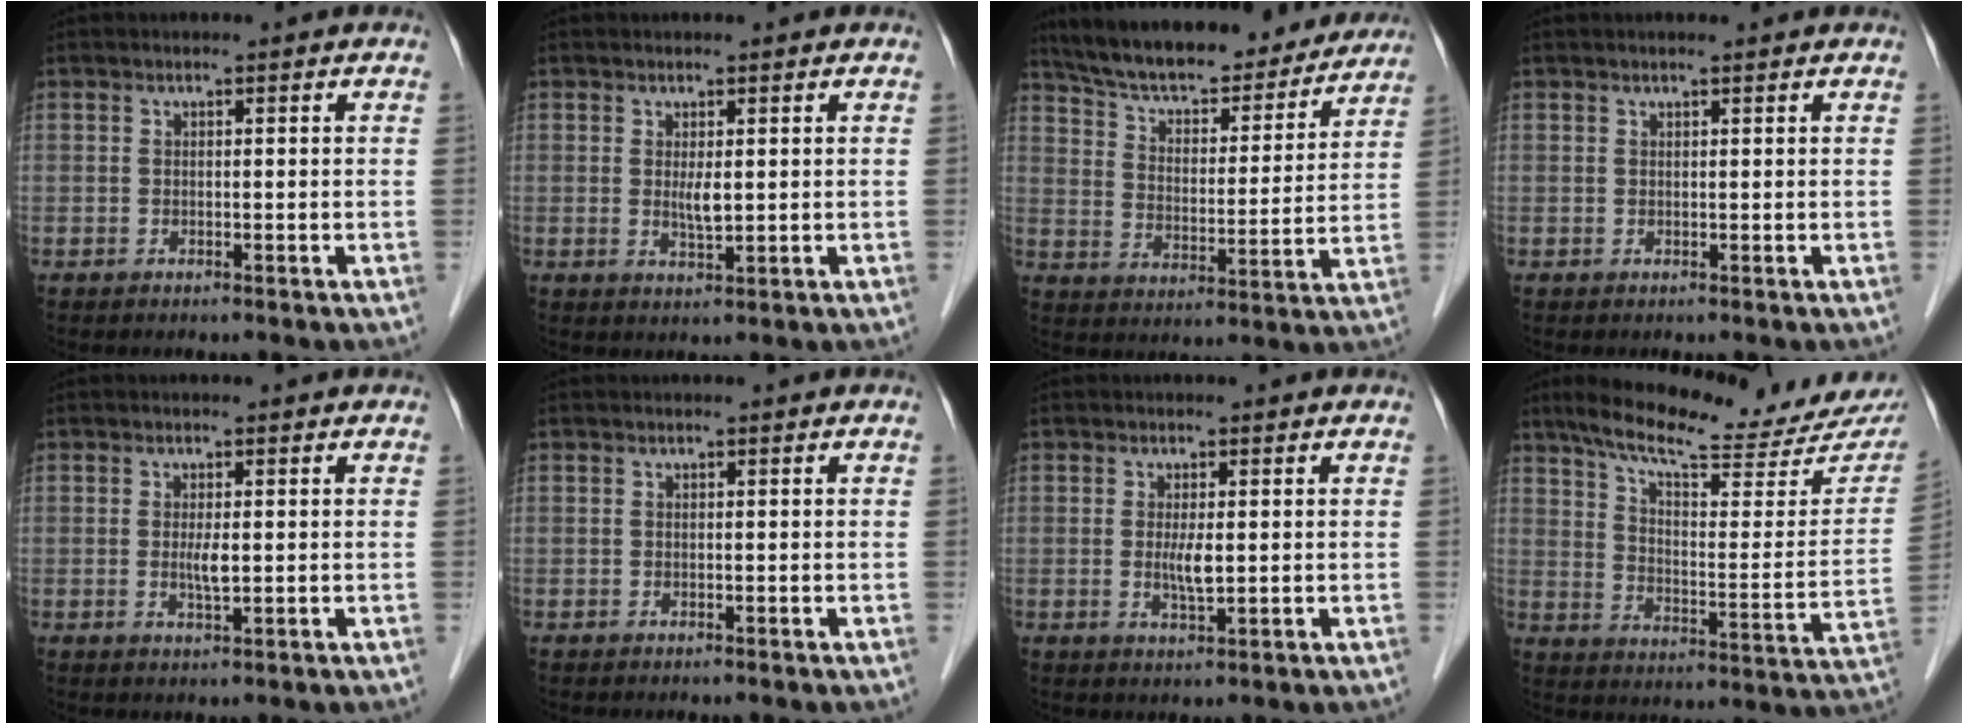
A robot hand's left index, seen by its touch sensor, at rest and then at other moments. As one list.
[{"total": 1.7, "force": [0.4, 0.3, 1.6], "torque": [-0.032, -0.005, 0.011]}, {"total": 22.9, "force": [20.4, 5.9, 8.6], "torque": [-0.136, 0.007, 0.289]}, {"total": 1.3, "force": [1.1, 0.1, 0.7], "torque": [-0.012, 0.011, 0.017]}, {"total": 2.1, "force": [0.1, 0.4, 2.1], "torque": [-0.044, -0.004, 0.002]}, {"total": 0.0}, {"total": 2.8, "force": [0.1, 0.5, 2.8], "torque": [-0.056, -0.006, 0.004]}, {"total": 22.9, "force": [19.7, 2.8, 11.2], "torque": [-0.172, -0.032, 0.269]}]